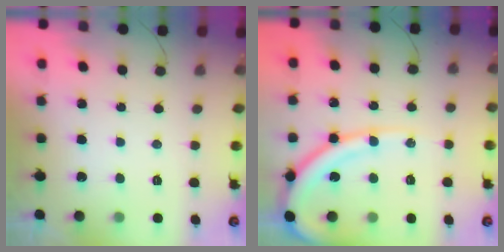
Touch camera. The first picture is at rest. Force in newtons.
{"total": 13.3, "press": 13.2, "slide": 1.4}